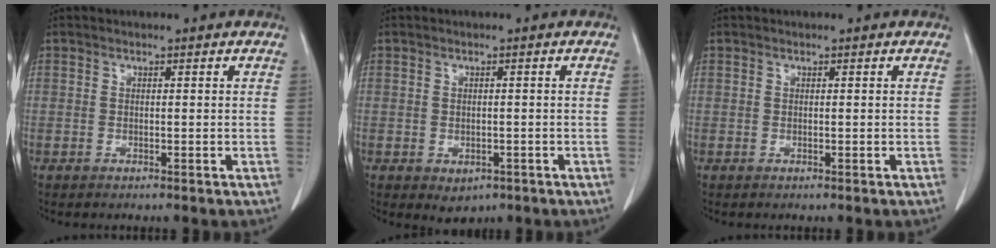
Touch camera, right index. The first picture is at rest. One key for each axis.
{"total": 2.7, "fx": -1.3, "fy": 1.9, "fz": 1.4, "tx": -0.014, "ty": 0.000, "tz": -0.005}
{"total": 0.0}